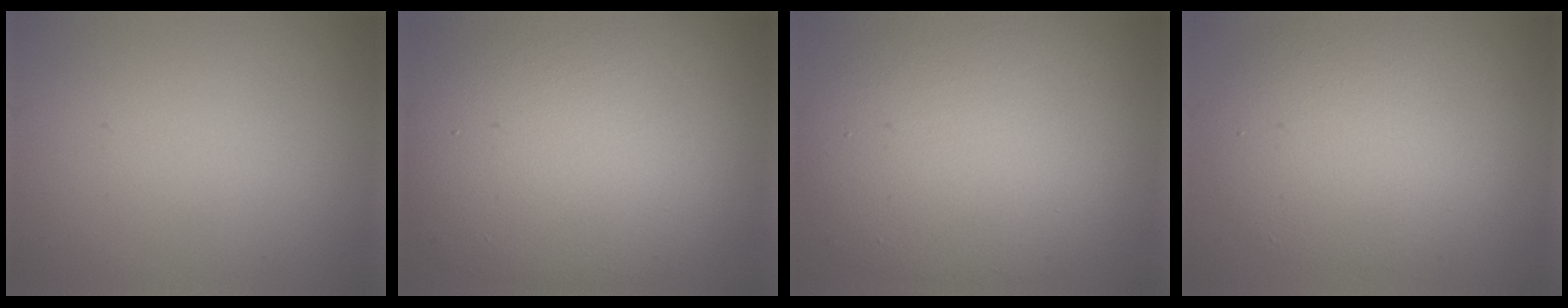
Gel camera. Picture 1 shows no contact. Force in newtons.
{"total": 14.1, "press": 14.1, "slide": 0.2}
{"total": 12.3, "press": 12.2, "slide": 1.1}
{"total": 6.8, "press": 6.8, "slide": 0.4}